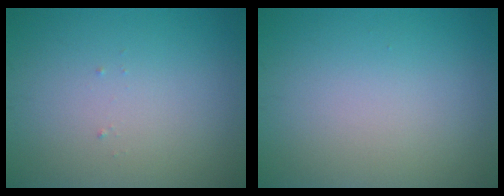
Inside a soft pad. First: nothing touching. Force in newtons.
{"total": 0.0}